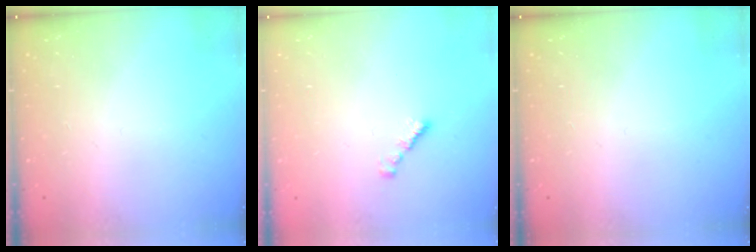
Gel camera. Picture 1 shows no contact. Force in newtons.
{"total": 1.0, "press": 0.8, "slide": 0.5}
{"total": 0.0}